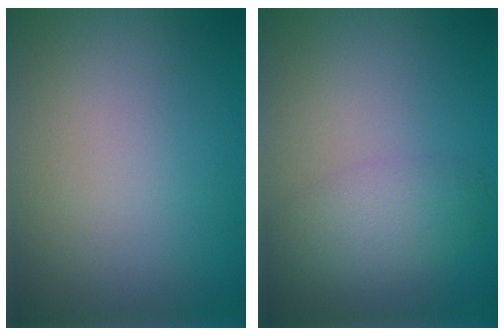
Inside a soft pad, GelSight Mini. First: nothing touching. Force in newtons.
{"total": 3.0, "press": 3.0, "slide": 0.1}